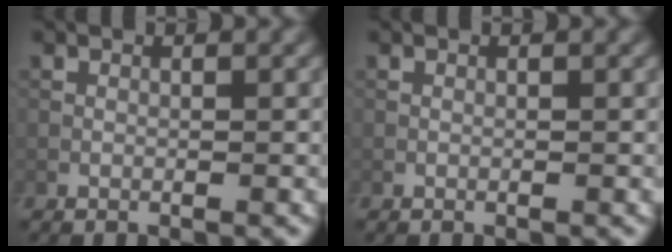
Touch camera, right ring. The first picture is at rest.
{"total": 0.0}